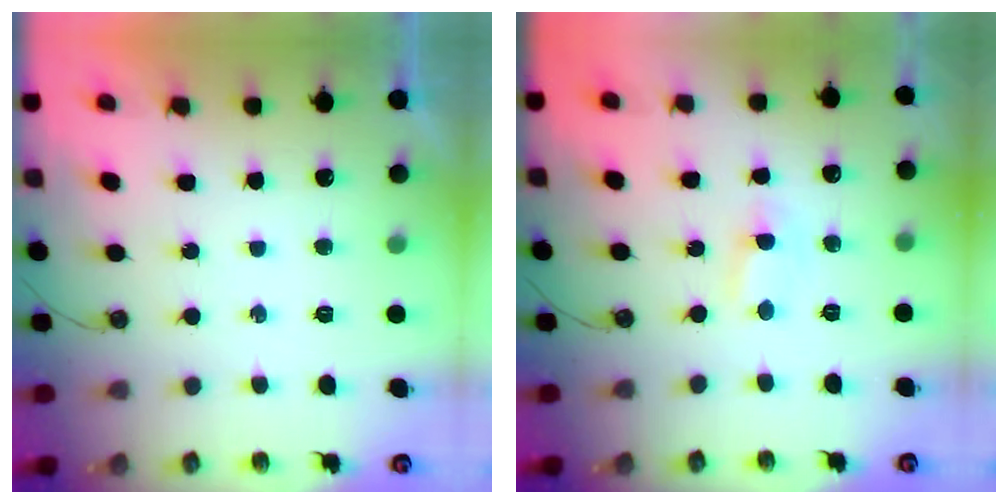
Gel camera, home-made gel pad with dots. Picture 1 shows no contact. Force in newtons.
{"total": 1.7, "press": 1.7, "slide": 0.3}